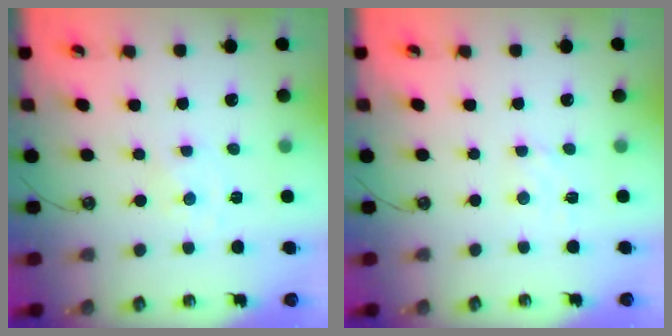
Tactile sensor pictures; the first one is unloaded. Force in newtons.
{"total": 3.6, "press": 3.6, "slide": 0.5}